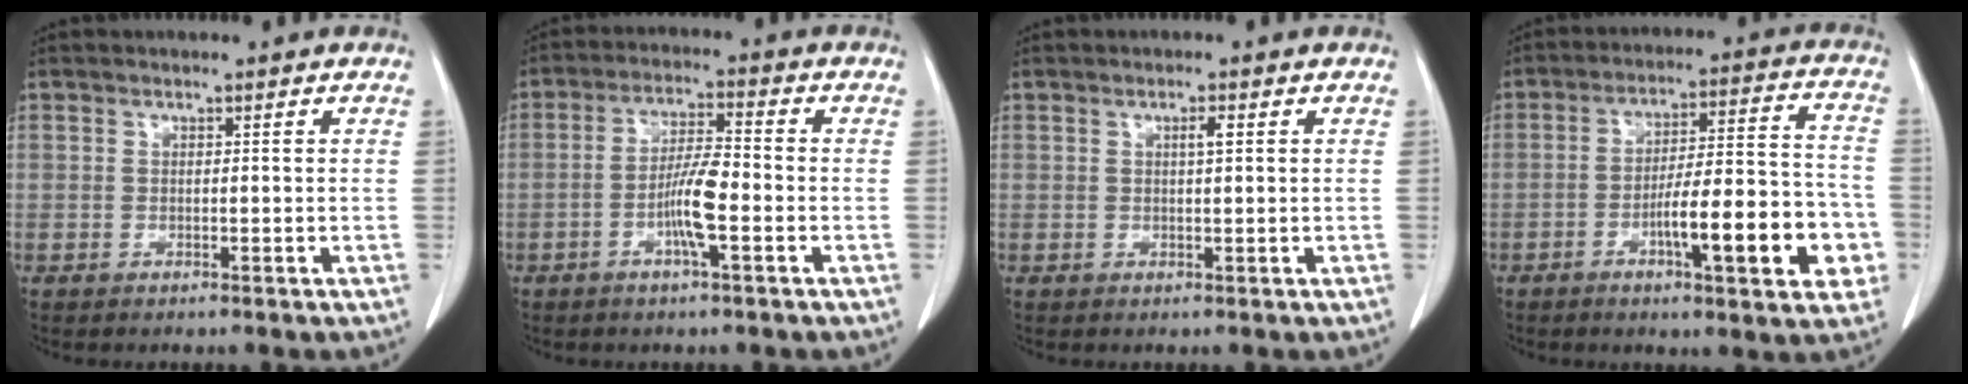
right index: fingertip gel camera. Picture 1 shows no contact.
{"total": 6.6, "force": [-2.1, 0.6, 6.2], "torque": [-0.123, 0.003, -0.041]}
{"total": 1.5, "force": [0.5, 0.2, 1.4], "torque": [-0.025, 0.002, 0.007]}
{"total": 15.1, "force": [-5.1, 3.0, 13.9], "torque": [-0.200, 0.020, -0.072]}